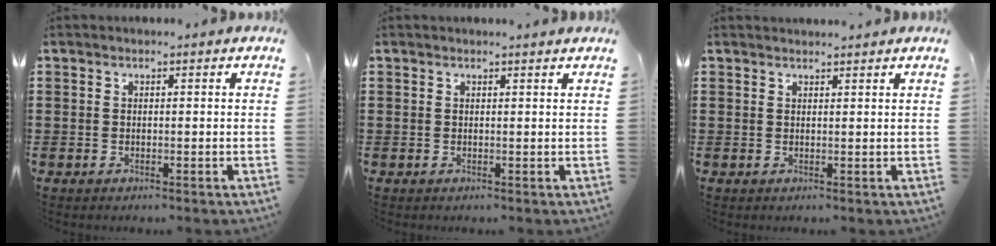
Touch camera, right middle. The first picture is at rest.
{"total": 0.6, "force": [0.6, 0.0, 0.1], "torque": [0.005, -0.006, 0.010]}
{"total": 1.2, "force": [1.2, 0.0, 0.0], "torque": [-0.003, -0.003, 0.024]}